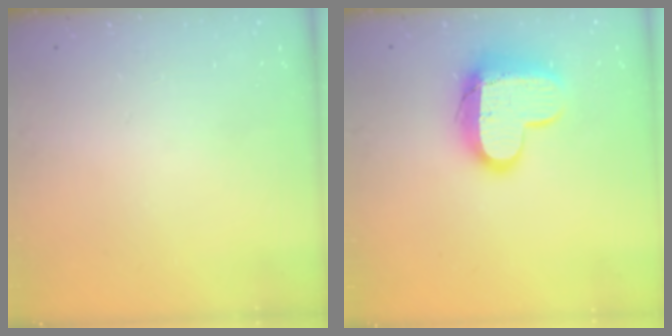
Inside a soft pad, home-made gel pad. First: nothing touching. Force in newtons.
{"total": 14.1, "press": 14.1, "slide": 1.1}